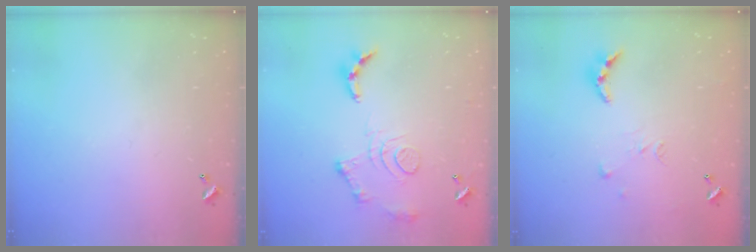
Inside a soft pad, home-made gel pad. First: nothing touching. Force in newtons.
{"total": 12.5, "press": 12.5, "slide": 1.1}
{"total": 8.1, "press": 8.1, "slide": 0.7}